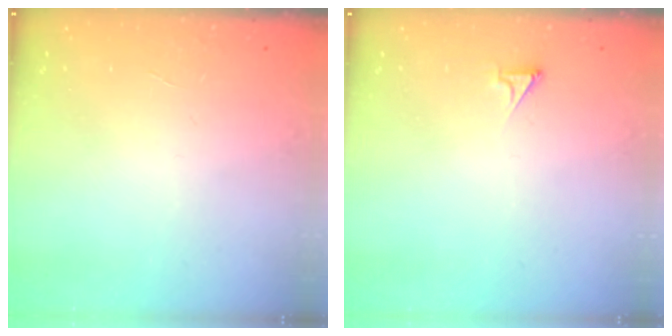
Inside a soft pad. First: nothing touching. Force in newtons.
{"total": 2.2, "press": 2.2, "slide": 0.3}